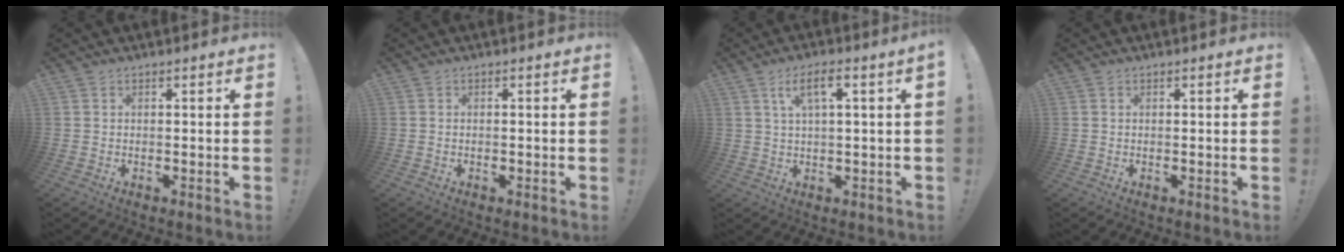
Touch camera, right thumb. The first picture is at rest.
{"total": 0.0}
{"total": 5.8, "force": [1.6, 0.9, 5.5], "torque": [-0.097, 0.003, 0.025]}
{"total": 0.0}